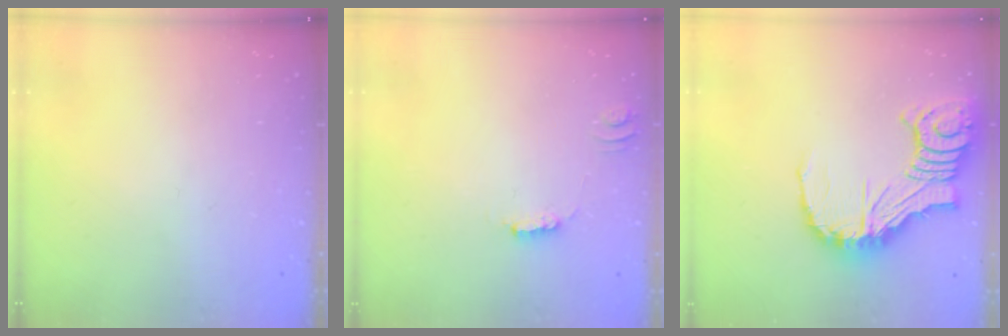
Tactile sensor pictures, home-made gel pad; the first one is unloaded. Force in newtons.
{"total": 3.5, "press": 3.5, "slide": 0.4}
{"total": 19.0, "press": 18.9, "slide": 2.0}